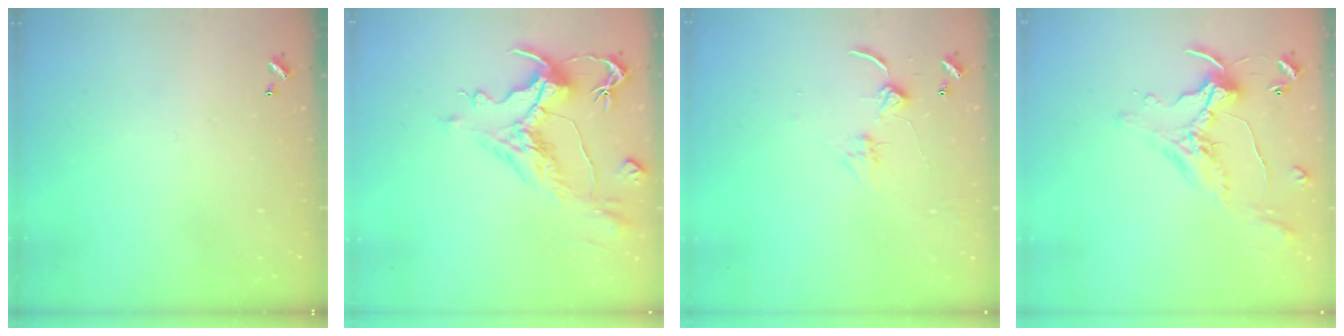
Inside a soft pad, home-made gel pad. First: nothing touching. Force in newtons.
{"total": 2.6, "press": 2.1, "slide": 1.6}
{"total": 2.4, "press": 2.3, "slide": 0.4}
{"total": 0.0}